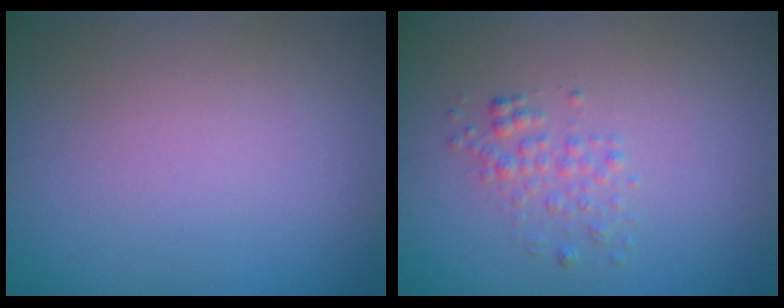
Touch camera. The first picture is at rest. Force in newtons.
{"total": 1.5, "press": 1.5, "slide": 0.0}